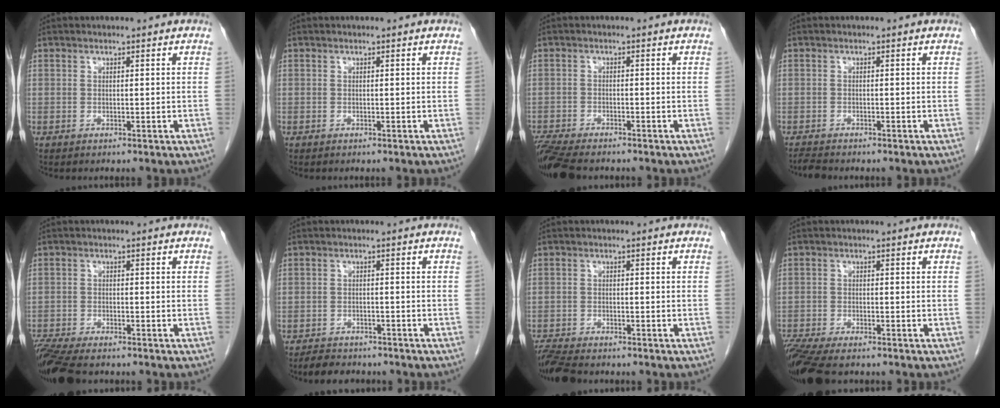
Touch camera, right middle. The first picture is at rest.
{"total": 0.0}
{"total": 8.5, "force": [-7.4, 1.8, 3.8], "torque": [-0.073, -0.016, -0.125]}
{"total": 1.8, "force": [-1.7, 0.2, 0.4], "torque": [-0.012, -0.008, -0.030]}
{"total": 10.0, "force": [-8.4, 2.3, 4.9], "torque": [-0.092, -0.017, -0.140]}
{"total": 4.8, "force": [-4.3, 1.9, 1.2], "torque": [-0.026, -0.006, -0.063]}
{"total": 6.4, "force": [-5.8, 1.1, 2.5], "torque": [-0.048, -0.016, -0.100]}
{"total": 10.2, "force": [-8.3, 2.4, 5.4], "torque": [-0.105, -0.017, -0.138]}